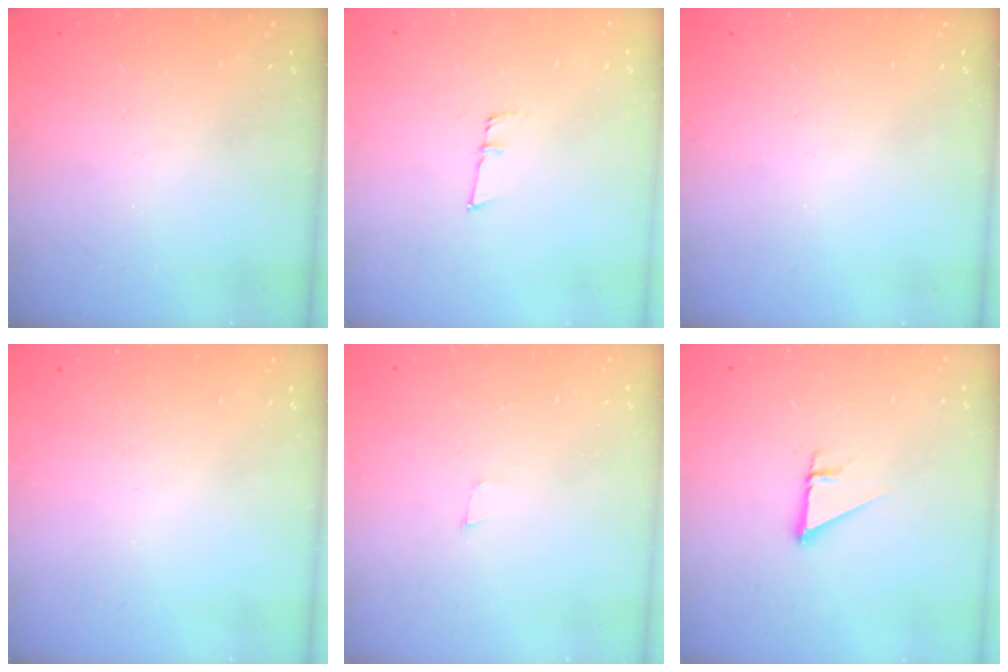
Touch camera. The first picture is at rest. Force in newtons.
{"total": 6.0, "press": 5.6, "slide": 2.1}
{"total": 0.0}
{"total": 0.0}
{"total": 3.4, "press": 2.2, "slide": 2.6}
{"total": 2.7, "press": 2.7, "slide": 0.1}